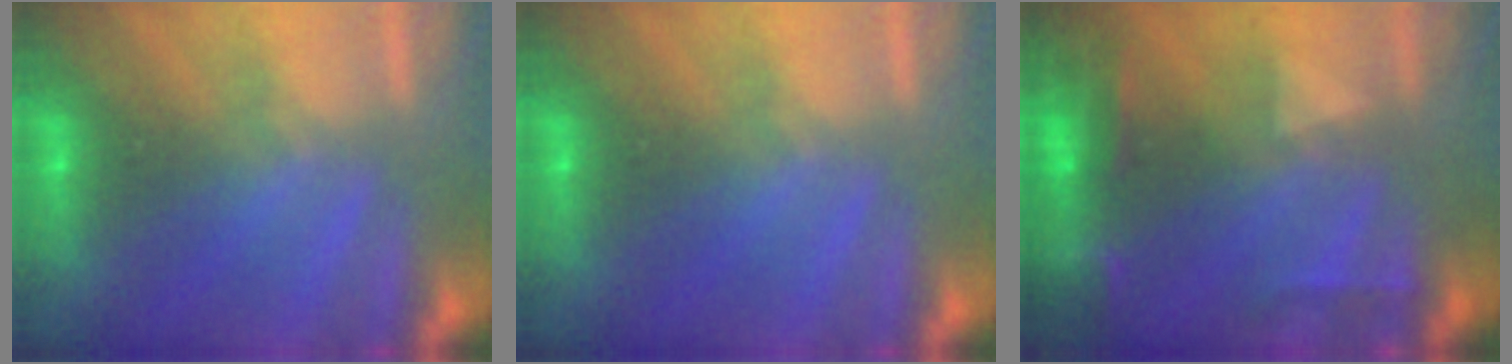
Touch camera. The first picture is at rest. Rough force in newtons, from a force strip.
{"total": 0.0}
{"total": 7.3}